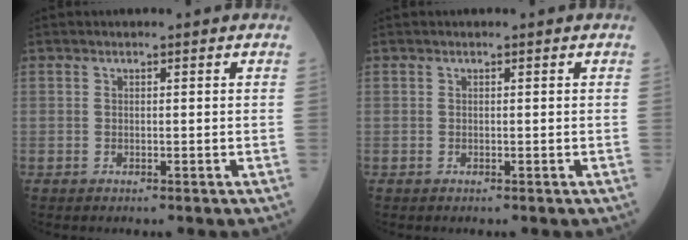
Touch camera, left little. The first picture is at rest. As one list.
[{"total": 0.0}]